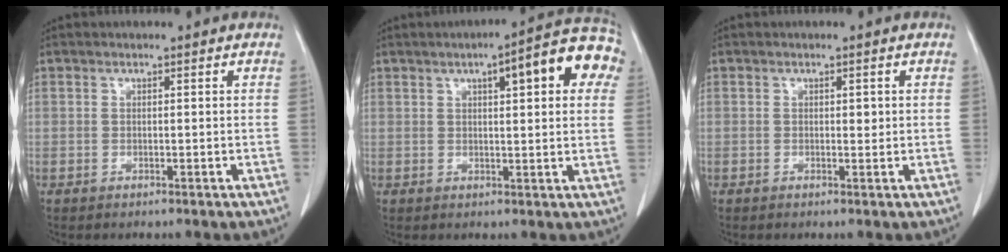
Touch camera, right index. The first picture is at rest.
{"total": 12.7, "force": [5.1, 2.8, 11.3], "torque": [-0.136, 0.026, 0.058]}
{"total": 1.0, "force": [0.2, 0.5, 0.8], "torque": [-0.009, -0.001, 0.004]}